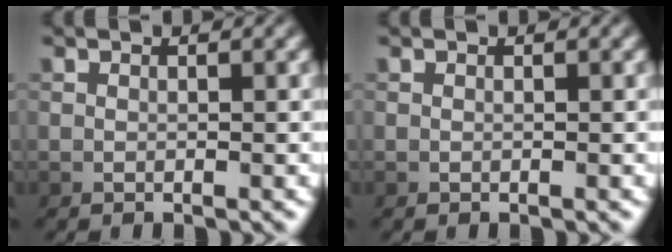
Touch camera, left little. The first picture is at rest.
{"total": 0.0}